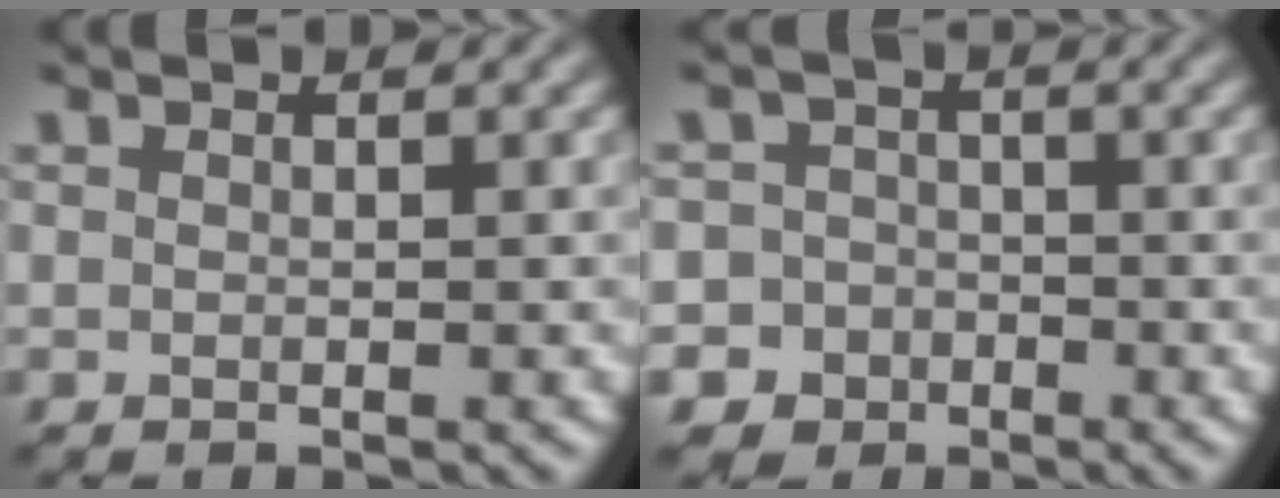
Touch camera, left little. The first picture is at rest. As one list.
[{"total": 5.4, "force": [-2.7, 4.7, 0.3], "torque": [0.019, -0.003, -0.063]}]